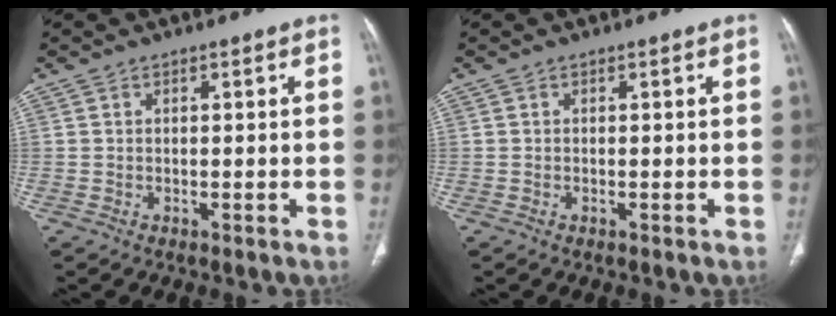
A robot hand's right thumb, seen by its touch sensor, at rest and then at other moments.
{"total": 0.0}